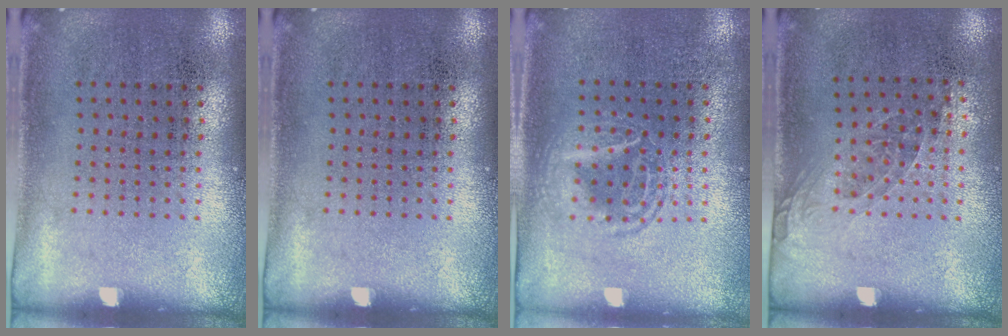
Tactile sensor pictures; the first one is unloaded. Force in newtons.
{"total": 0.0}
{"total": 1.2, "press": 1.2, "slide": 0.1}
{"total": 1.0, "press": 0.7, "slide": 0.7}